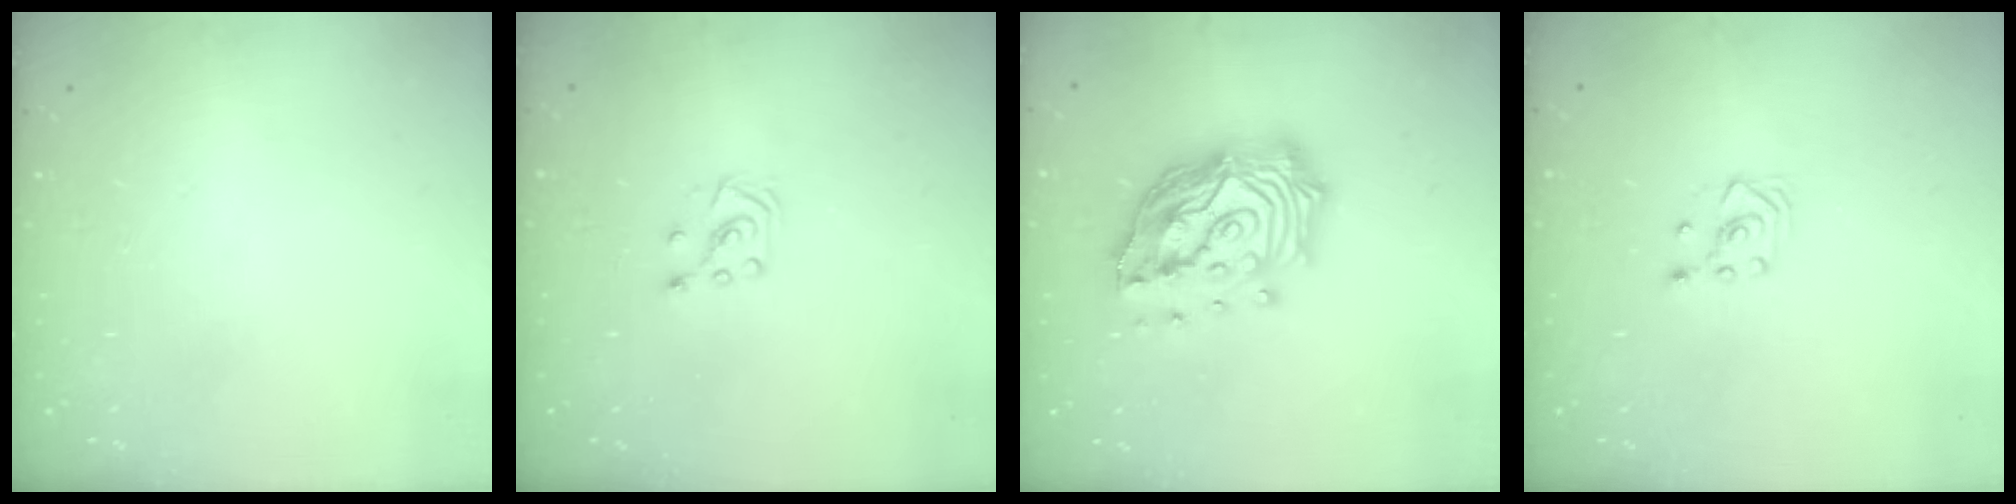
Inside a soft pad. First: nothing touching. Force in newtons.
{"total": 4.7, "press": 4.7, "slide": 0.5}
{"total": 22.7, "press": 22.6, "slide": 1.9}
{"total": 3.0, "press": 2.6, "slide": 1.5}